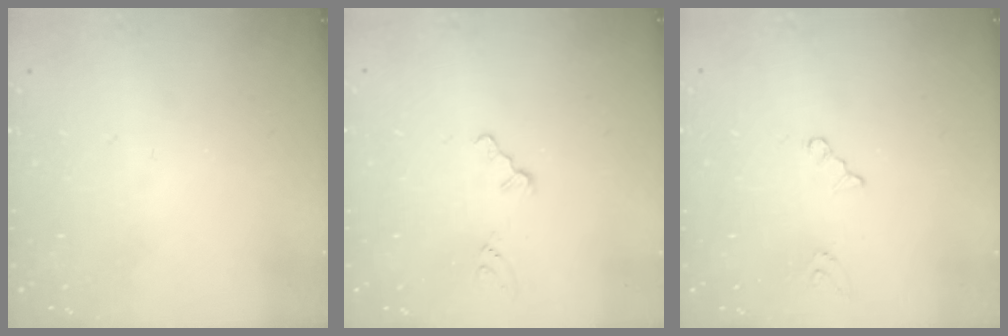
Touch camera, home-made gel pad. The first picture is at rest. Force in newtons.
{"total": 1.3, "press": 1.3, "slide": 0.3}
{"total": 2.8, "press": 2.8, "slide": 0.4}